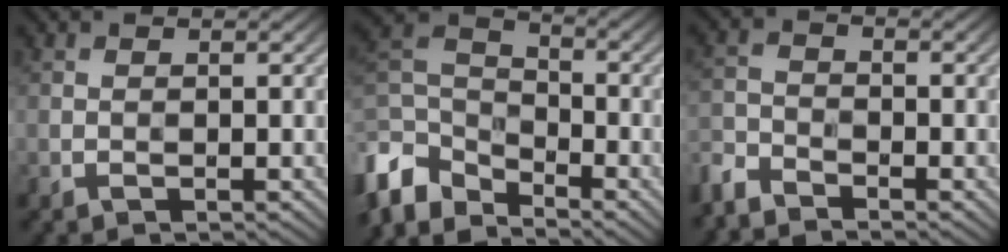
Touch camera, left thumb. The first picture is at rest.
{"total": 9.9, "force": [-6.3, 6.0, 4.7], "torque": [-0.137, -0.003, -0.131]}
{"total": 4.7, "force": [-4.4, 1.3, 1.1], "torque": [-0.039, -0.019, -0.094]}